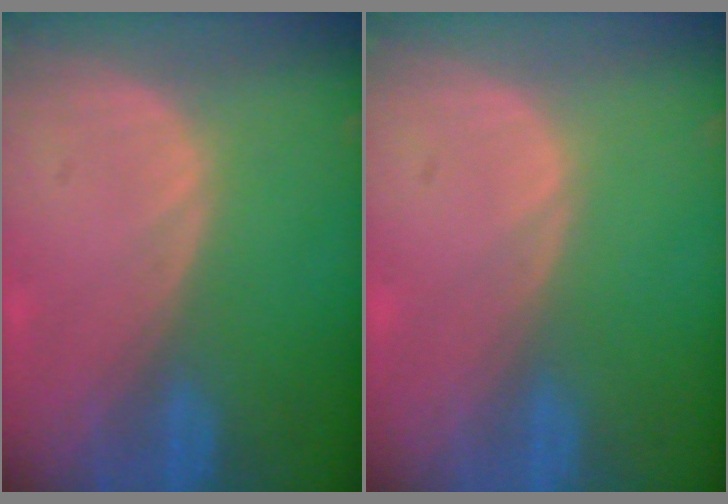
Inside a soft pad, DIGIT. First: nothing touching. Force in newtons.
{"total": 0.0}